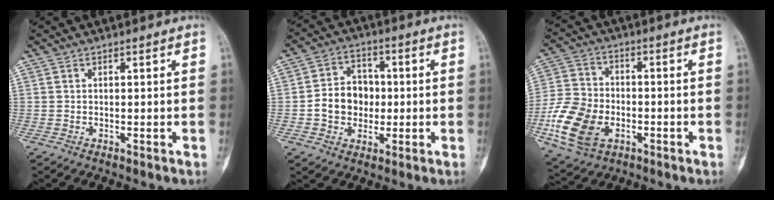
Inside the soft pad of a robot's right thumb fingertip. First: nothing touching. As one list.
[{"total": 9.5, "force": [-0.8, 7.8, 5.3], "torque": [-0.053, 0.022, -0.018]}, {"total": 14.5, "force": [-4.6, 9.9, 9.6], "torque": [-0.181, 0.012, -0.085]}]